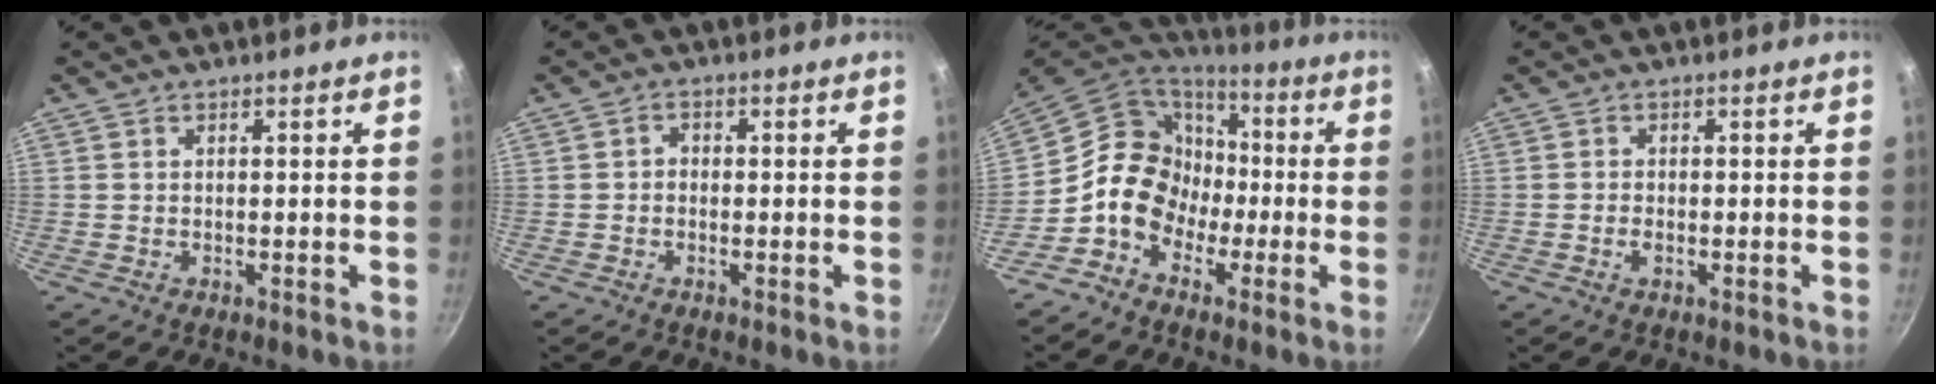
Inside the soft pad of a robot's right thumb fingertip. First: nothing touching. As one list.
[{"total": 1.5, "force": [-0.3, 1.3, 0.8], "torque": [-0.012, 0.009, -0.008]}, {"total": 15.3, "force": [-3.1, 13.1, 7.3], "torque": [-0.084, 0.061, -0.067]}, {"total": 1.3, "force": [-0.5, 0.9, 0.9], "torque": [-0.024, 0.004, -0.013]}]